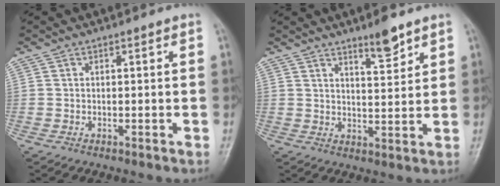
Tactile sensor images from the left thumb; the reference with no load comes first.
{"total": 5.5, "force": [4.1, 1.1, 3.5], "torque": [-0.046, -0.035, 0.065]}